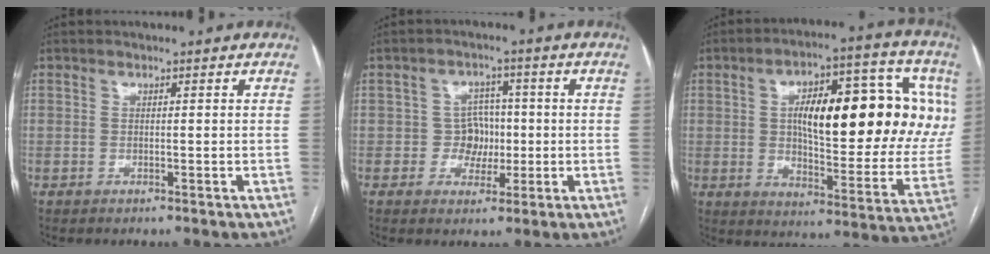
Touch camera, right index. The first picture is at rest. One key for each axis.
{"total": 4.3, "fx": -0.5, "fy": 4.1, "fz": 1.4, "tx": -0.009, "ty": 0.015, "tz": -0.005}
{"total": 25.8, "fx": 5.3, "fy": 8.3, "fz": 23.9, "tx": -0.299, "ty": 0.040, "tz": 0.081}